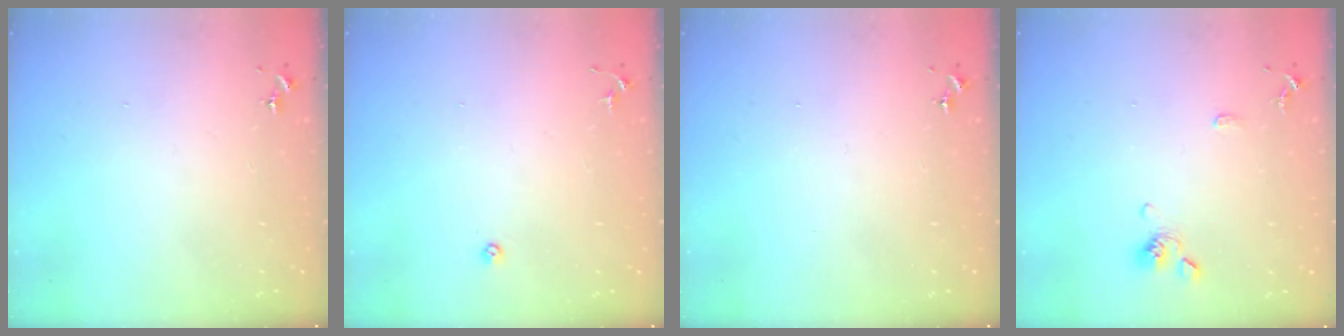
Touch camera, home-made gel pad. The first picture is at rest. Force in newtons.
{"total": 3.4, "press": 3.3, "slide": 0.7}
{"total": 0.0}
{"total": 9.1, "press": 8.9, "slide": 1.9}